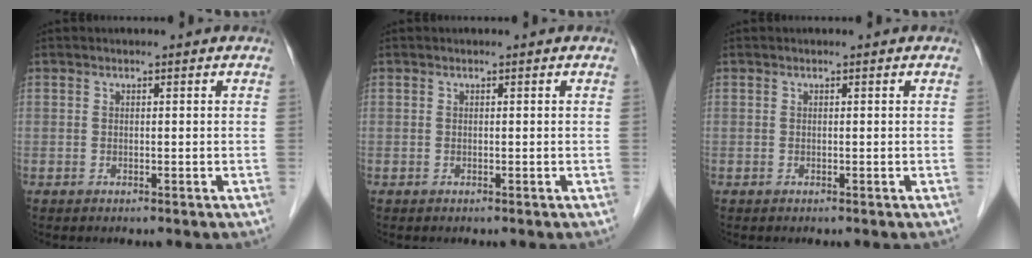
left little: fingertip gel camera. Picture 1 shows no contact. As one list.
[{"total": 0.0}, {"total": 0.0}]